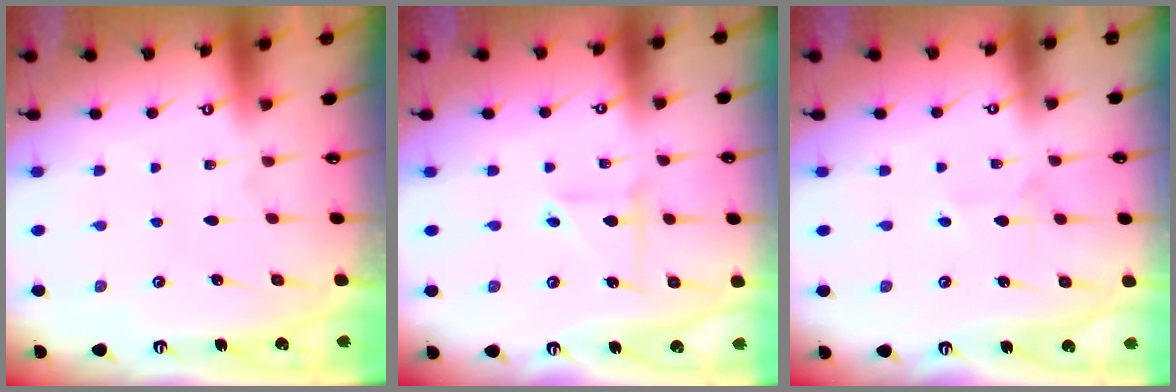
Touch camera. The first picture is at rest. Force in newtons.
{"total": 3.8, "press": 3.7, "slide": 0.3}
{"total": 3.3, "press": 3.2, "slide": 0.4}